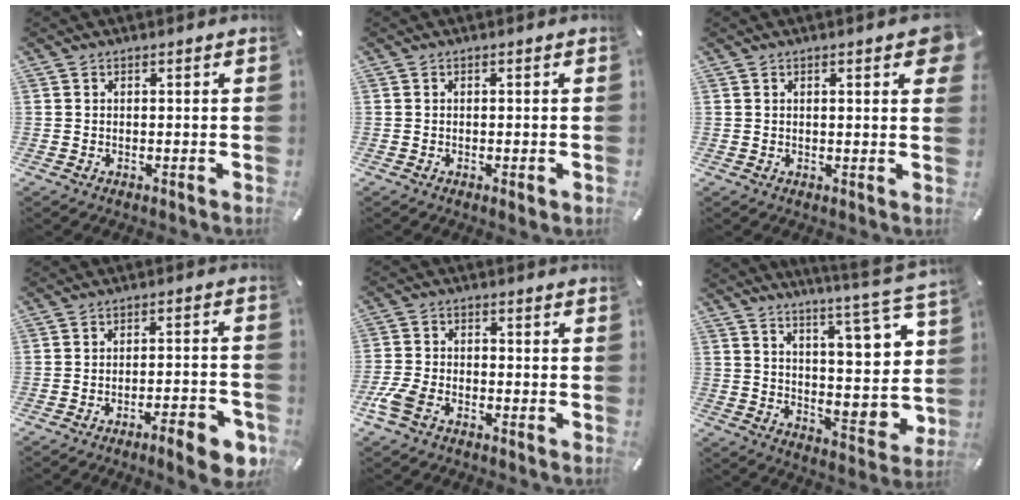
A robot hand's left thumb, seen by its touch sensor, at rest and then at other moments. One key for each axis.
{"total": 1.1, "fx": -0.3, "fy": 0.2, "fz": 1.1, "tx": -0.017, "ty": -0.004, "tz": -0.004}
{"total": 3.7, "fx": 1.7, "fy": 1.0, "fz": 3.1, "tx": -0.040, "ty": -0.004, "tz": 0.023}
{"total": 9.3, "fx": -6.2, "fy": 2.0, "fz": 6.7, "tx": -0.097, "ty": 0.023, "tz": -0.106}
{"total": 5.7, "fx": -3.7, "fy": 2.8, "fz": 3.2, "tx": -0.093, "ty": 0.004, "tz": -0.077}
{"total": 14.1, "fx": 7.7, "fy": 5.1, "fz": 10.6, "tx": -0.121, "ty": -0.097, "tz": 0.120}